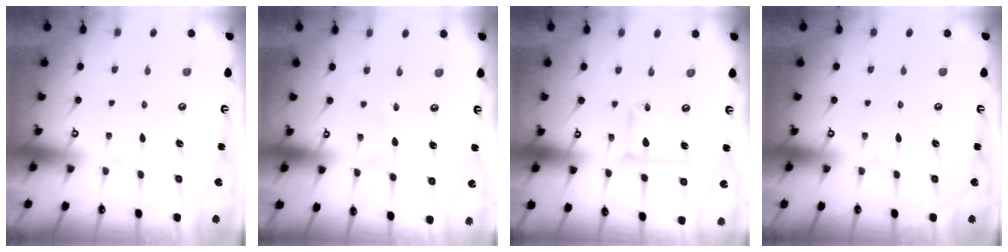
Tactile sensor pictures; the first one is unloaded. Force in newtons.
{"total": 2.0, "press": 1.9, "slide": 0.5}
{"total": 6.4, "press": 6.4, "slide": 0.4}
{"total": 0.0}